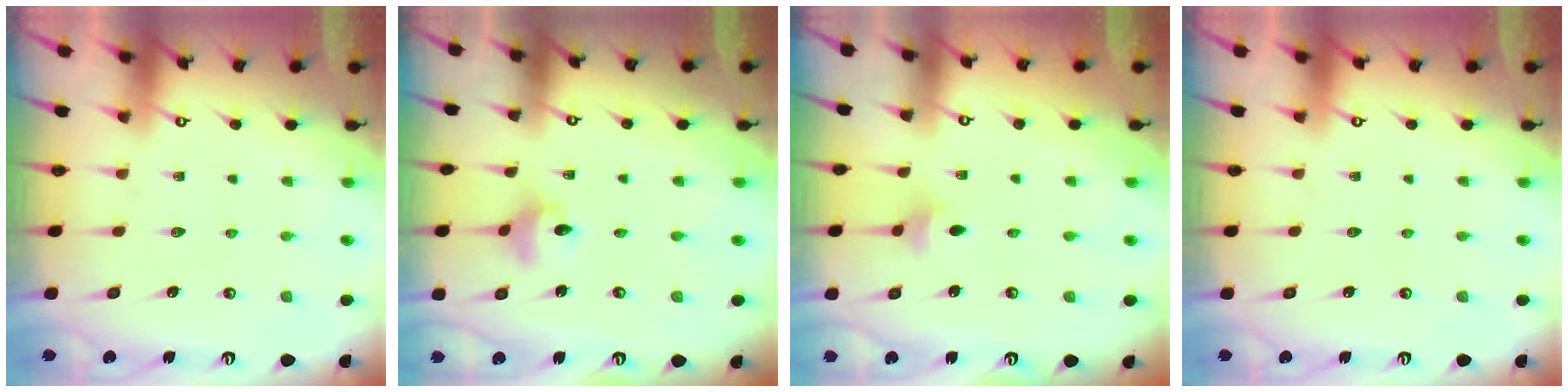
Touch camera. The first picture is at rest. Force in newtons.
{"total": 4.4, "press": 4.4, "slide": 0.1}
{"total": 3.7, "press": 3.6, "slide": 0.8}
{"total": 0.0}